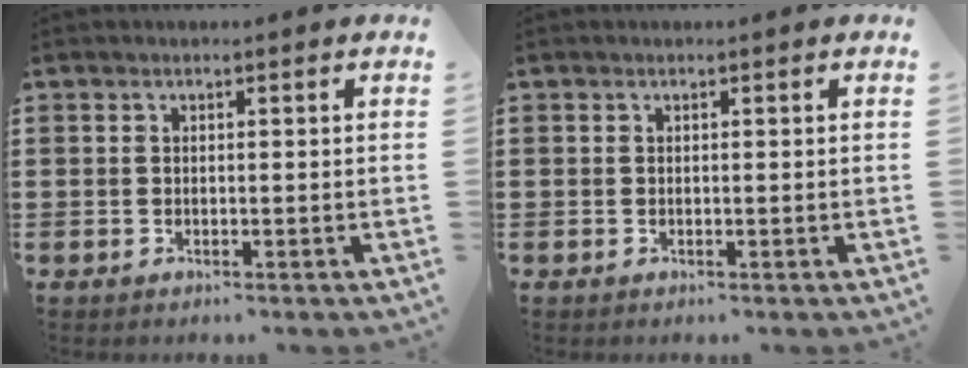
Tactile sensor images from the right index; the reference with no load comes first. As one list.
[{"total": 0.0}]